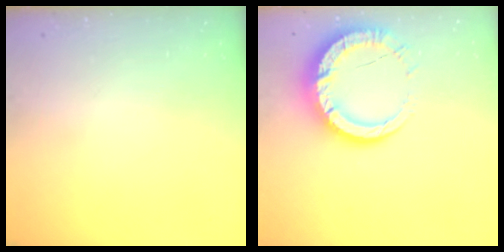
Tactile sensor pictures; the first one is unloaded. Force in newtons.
{"total": 13.4, "press": 13.3, "slide": 1.1}